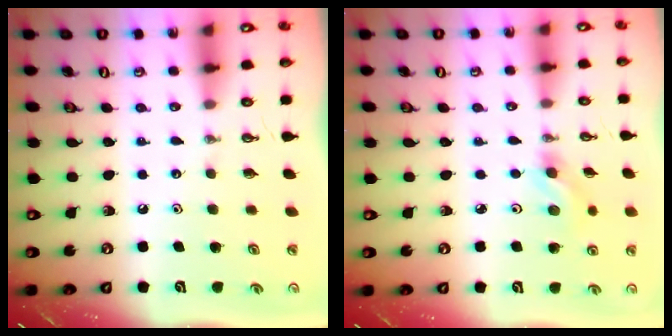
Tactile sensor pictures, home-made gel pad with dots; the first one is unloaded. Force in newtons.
{"total": 4.8, "press": 4.6, "slide": 1.5}